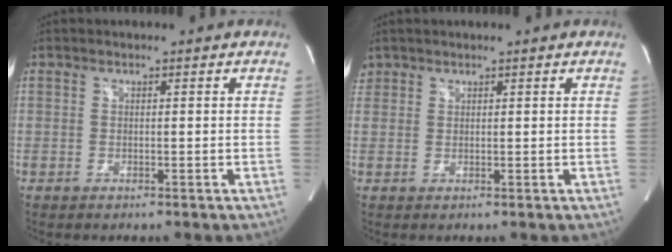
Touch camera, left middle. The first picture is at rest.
{"total": 1.6, "force": [1.2, 1.1, 0.0], "torque": [0.002, 0.013, 0.023]}